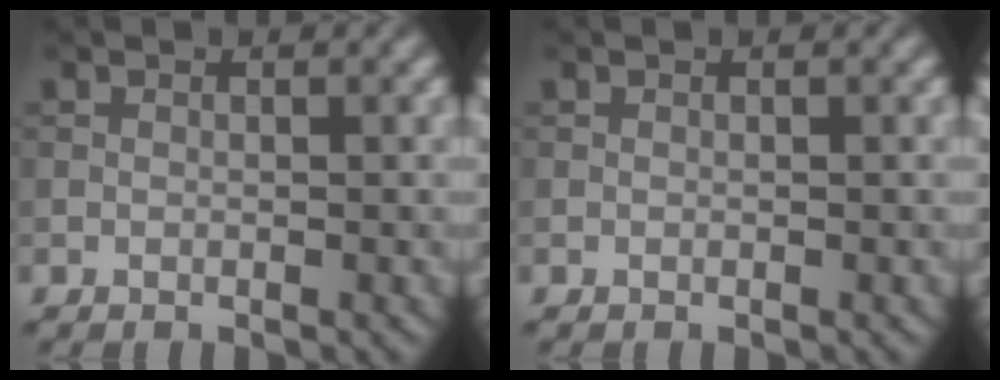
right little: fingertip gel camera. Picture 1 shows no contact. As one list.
[{"total": 0.0}]